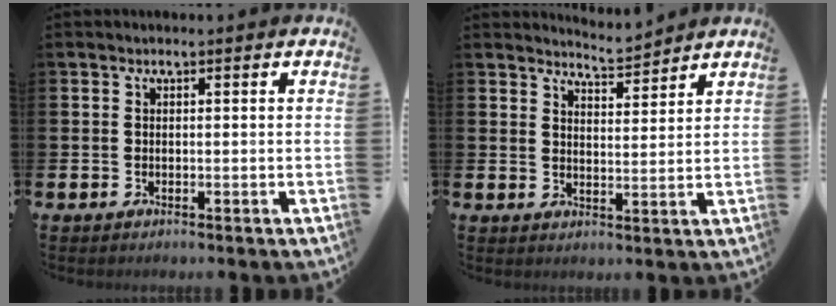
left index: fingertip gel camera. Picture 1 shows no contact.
{"total": 4.8, "force": [4.8, 0.1, 0.0], "torque": [-0.009, -0.031, 0.088]}